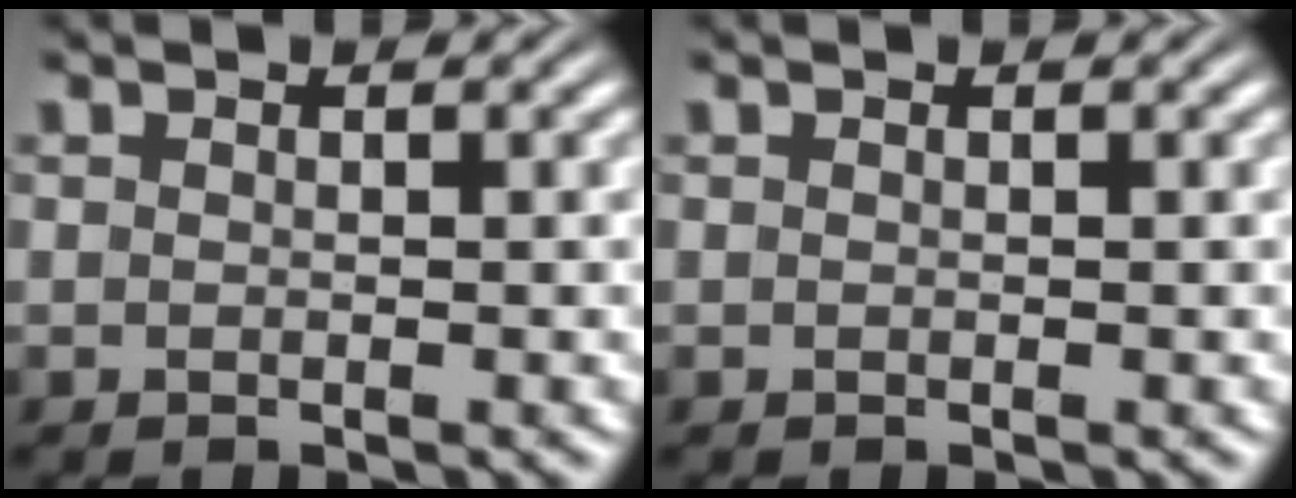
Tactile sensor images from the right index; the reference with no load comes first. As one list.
[{"total": 0.0}]